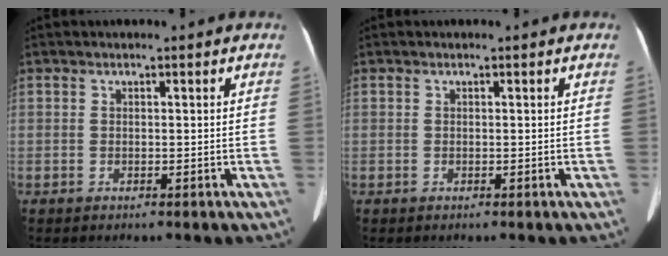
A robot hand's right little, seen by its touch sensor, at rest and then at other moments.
{"total": 0.0}